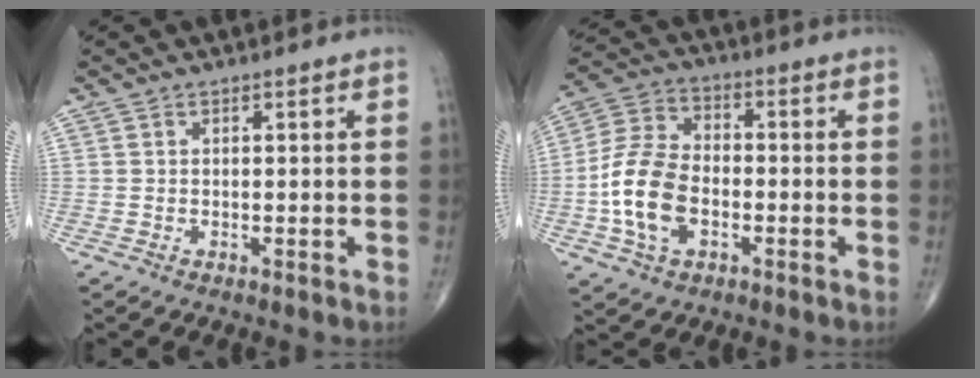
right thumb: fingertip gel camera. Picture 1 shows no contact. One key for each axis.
{"total": 12.6, "fx": -3.0, "fy": 7.8, "fz": 9.4, "tx": -0.181, "ty": 0.024, "tz": -0.063}